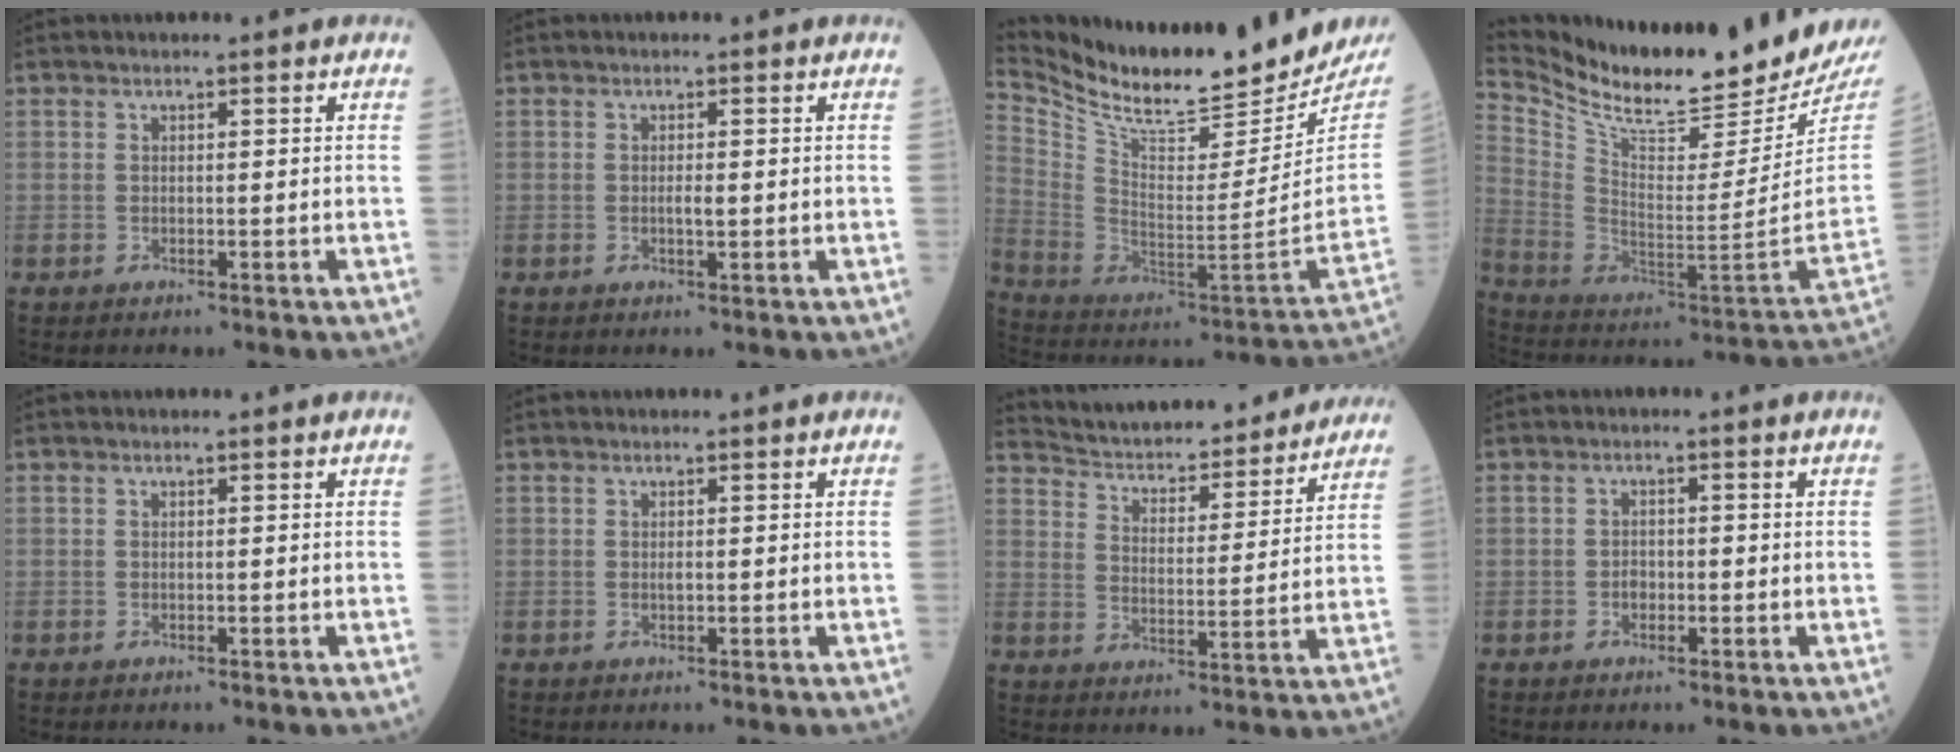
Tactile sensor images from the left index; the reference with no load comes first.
{"total": 1.4, "force": [0.0, 0.3, 1.4], "torque": [-0.027, 0.000, 0.000]}
{"total": 24.2, "force": [22.2, 3.1, 8.9], "torque": [-0.178, -0.078, 0.347]}
{"total": 23.4, "force": [21.8, 0.6, 8.6], "torque": [-0.176, -0.095, 0.345]}
{"total": 0.0}
{"total": 0.6, "force": [0.1, 0.1, 0.5], "torque": [-0.014, 0.000, 0.001]}
{"total": 21.8, "force": [20.5, 4.0, 6.5], "torque": [-0.096, -0.010, 0.279]}
{"total": 1.5, "force": [-0.5, 1.1, 1.0], "torque": [-0.014, 0.005, -0.009]}